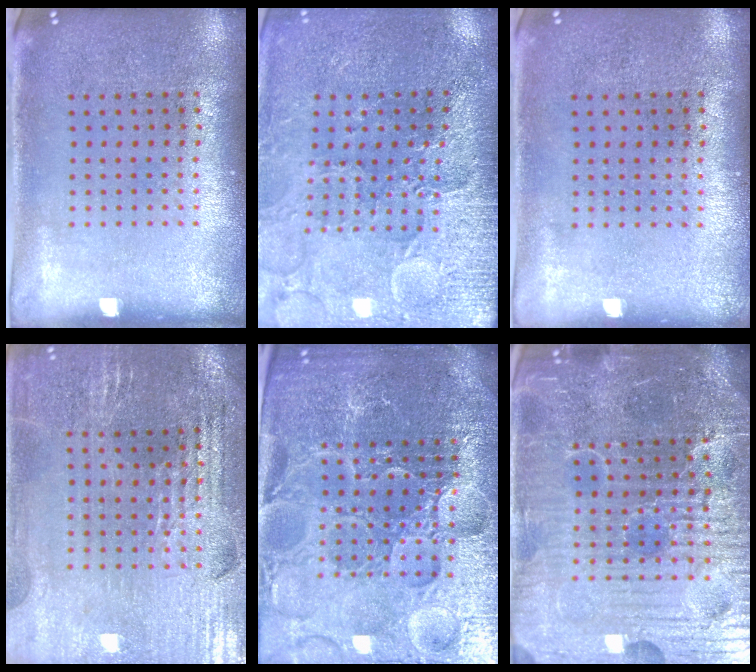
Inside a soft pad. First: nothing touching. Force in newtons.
{"total": 3.2, "press": 3.2, "slide": 0.3}
{"total": 0.0}
{"total": 2.9, "press": 2.8, "slide": 0.5}
{"total": 6.1, "press": 5.5, "slide": 2.6}
{"total": 6.8, "press": 6.2, "slide": 2.9}